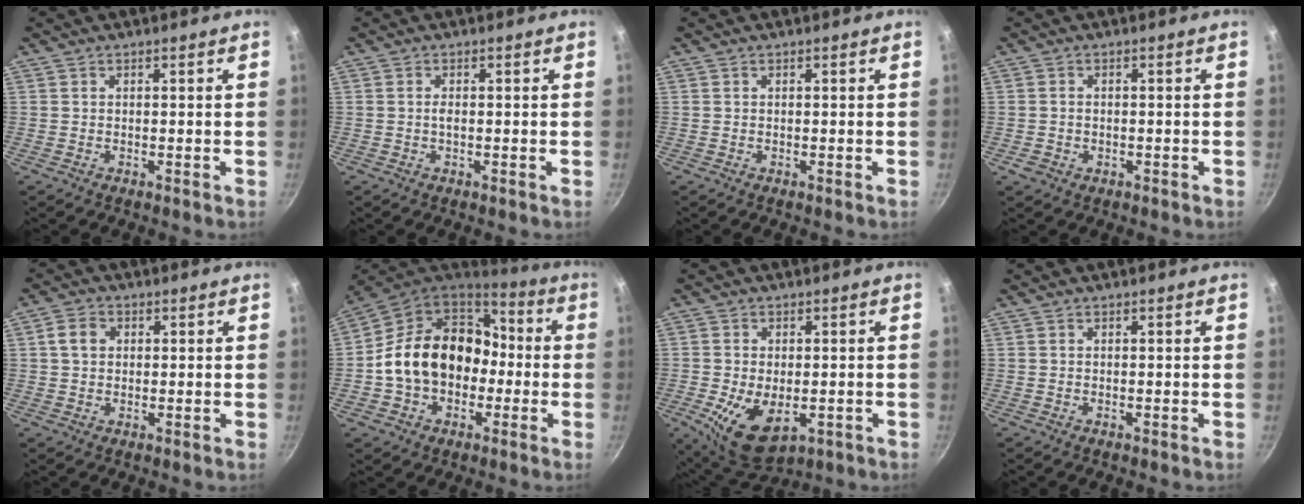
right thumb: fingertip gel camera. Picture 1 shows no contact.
{"total": 1.0, "force": [0.0, 0.4, 0.9], "torque": [-0.019, 0.001, -0.001]}
{"total": 0.0}
{"total": 2.3, "force": [-0.8, 1.8, 1.2], "torque": [-0.020, 0.001, -0.011]}
{"total": 4.1, "force": [0.9, 3.3, 2.3], "torque": [-0.031, 0.006, 0.012]}
{"total": 19.7, "force": [-1.6, 15.4, 12.2], "torque": [-0.186, 0.058, -0.029]}
{"total": 11.2, "force": [-2.7, 6.5, 8.7], "torque": [-0.145, -0.012, -0.032]}
{"total": 0.0}